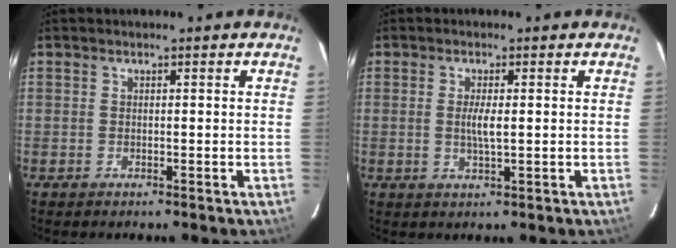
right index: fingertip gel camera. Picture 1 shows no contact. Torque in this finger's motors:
{"motor_torque": [0.68, 0.06, 0.39, 0.08]}